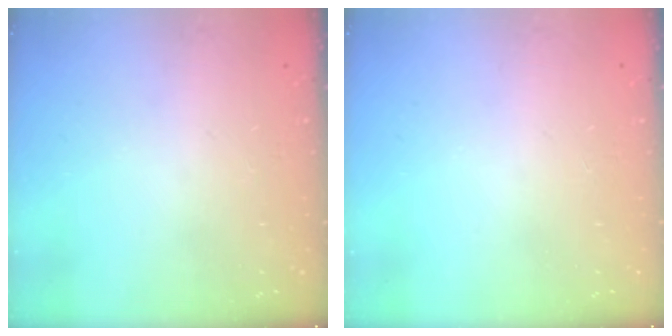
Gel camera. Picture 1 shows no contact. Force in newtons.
{"total": 0.0}